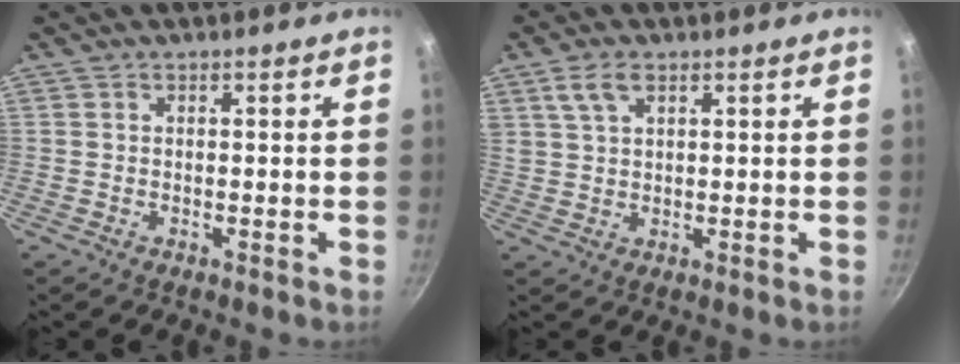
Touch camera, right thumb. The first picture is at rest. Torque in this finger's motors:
{"motor_torque": [0.53, 1.50, 0.64, 0.44, 0.07]}